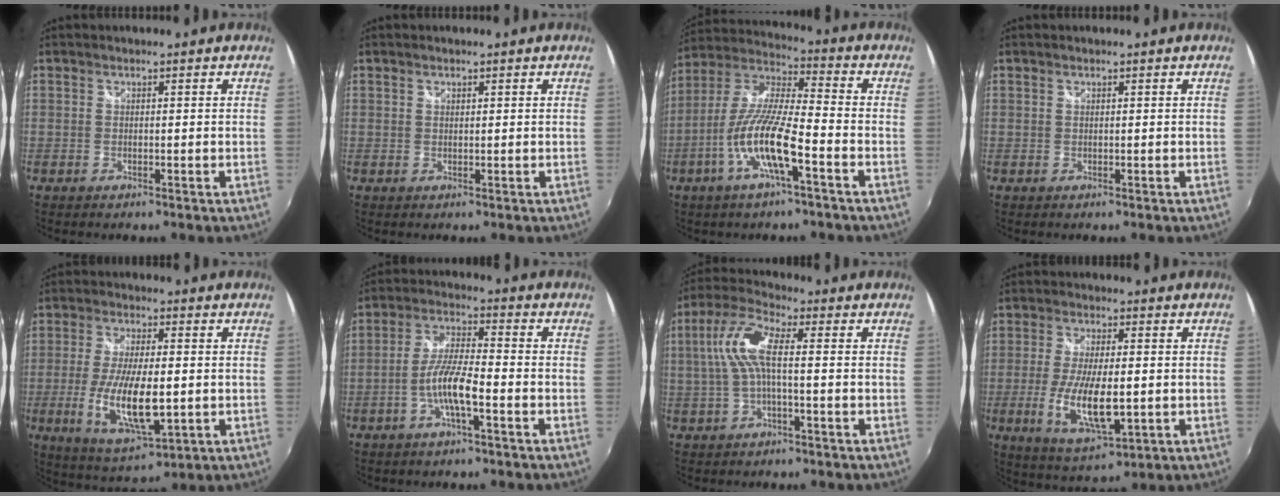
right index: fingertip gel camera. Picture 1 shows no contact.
{"total": 0.6, "force": [0.4, 0.4, 0.3], "torque": [-0.003, 0.001, 0.007]}
{"total": 13.4, "force": [-5.6, 2.0, 11.9], "torque": [-0.244, -0.007, -0.109]}
{"total": 0.0}
{"total": 13.3, "force": [-2.3, 4.5, 12.3], "torque": [-0.242, -0.021, -0.033]}
{"total": 7.8, "force": [-3.3, 1.1, 6.9], "torque": [-0.146, 0.003, -0.060]}
{"total": 8.7, "force": [0.1, 2.3, 8.4], "torque": [-0.181, 0.014, 0.003]}
{"total": 11.8, "force": [-2.2, 4.0, 10.8], "torque": [-0.214, -0.021, -0.033]}